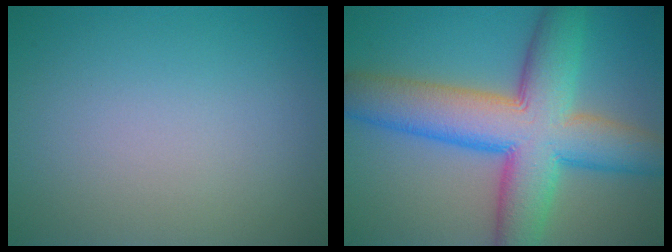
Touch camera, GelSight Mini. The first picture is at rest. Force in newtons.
{"total": 11.9, "press": 11.9, "slide": 0.6}